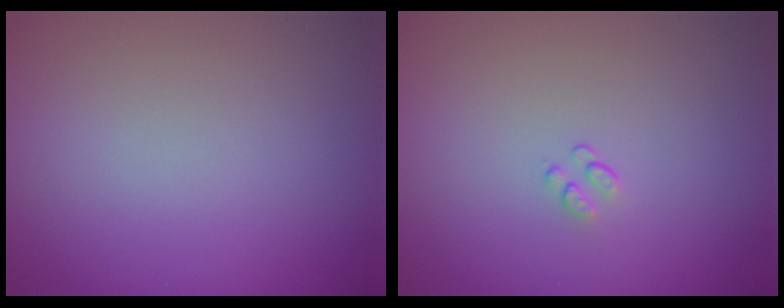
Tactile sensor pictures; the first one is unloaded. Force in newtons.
{"total": 0.6, "press": 0.4, "slide": 0.5}